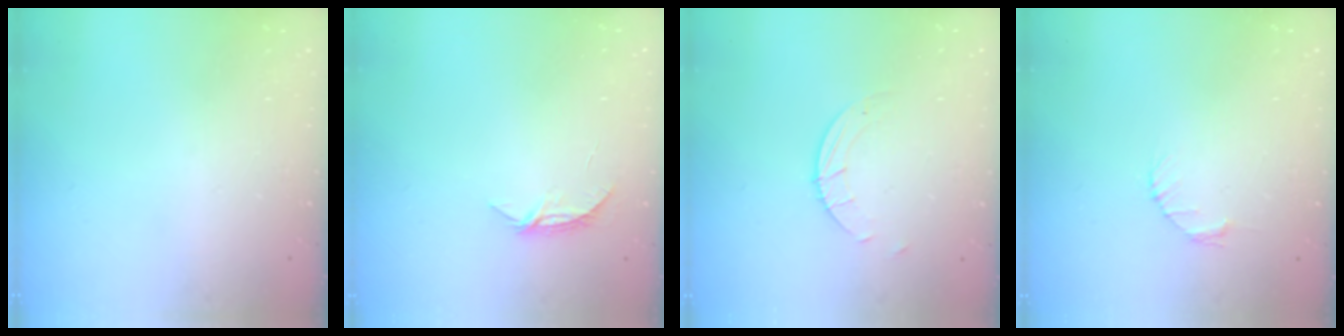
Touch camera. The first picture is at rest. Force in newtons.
{"total": 5.2, "press": 5.2, "slide": 0.4}
{"total": 2.7, "press": 2.7, "slide": 0.3}
{"total": 2.7, "press": 2.7, "slide": 0.4}